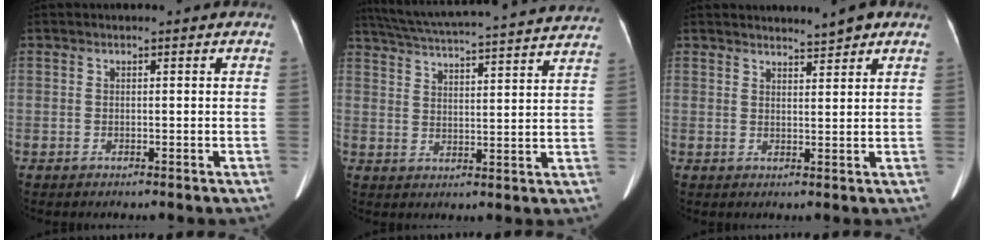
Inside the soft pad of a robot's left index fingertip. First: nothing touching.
{"total": 26.5, "force": [24.5, 1.1, 10.0], "torque": [-0.175, -0.020, 0.319]}
{"total": 2.5, "force": [2.3, 0.1, 1.0], "torque": [-0.023, -0.005, 0.035]}